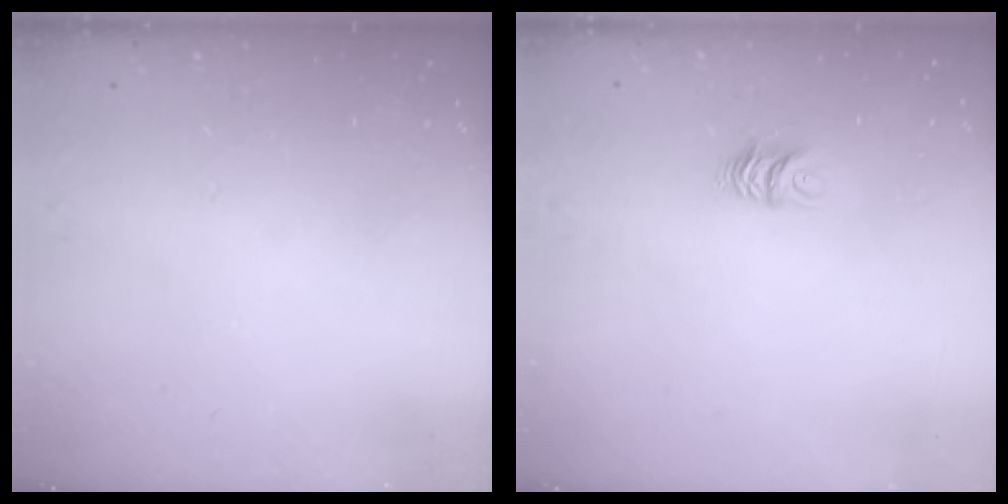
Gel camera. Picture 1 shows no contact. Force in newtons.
{"total": 5.5, "press": 5.5, "slide": 0.2}